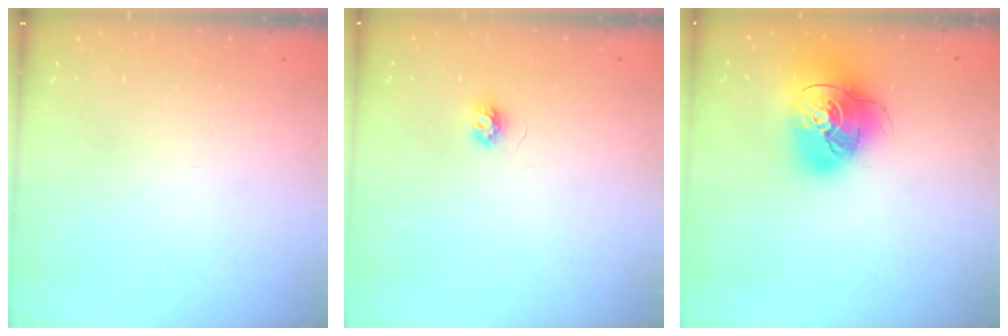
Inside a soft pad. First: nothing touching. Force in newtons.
{"total": 3.5, "press": 3.4, "slide": 0.3}
{"total": 19.6, "press": 19.4, "slide": 2.7}